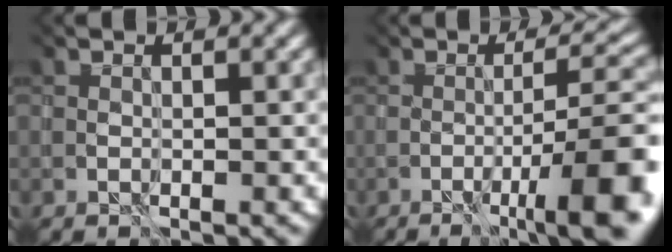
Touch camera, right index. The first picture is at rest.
{"total": 7.8, "force": [-4.9, 0.3, 6.0], "torque": [-0.091, 0.003, -0.054]}